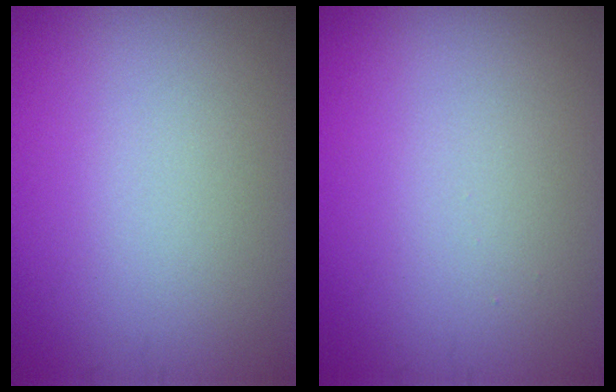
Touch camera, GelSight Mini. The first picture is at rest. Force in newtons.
{"total": 0.0}